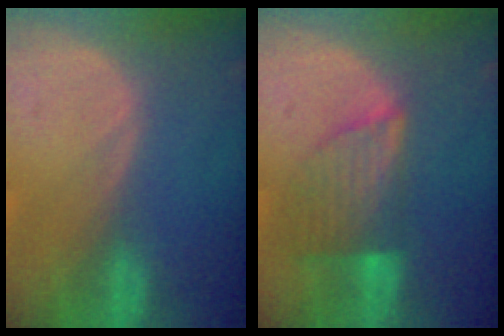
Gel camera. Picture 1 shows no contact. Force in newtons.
{"total": 7.2, "press": 6.4, "slide": 3.3}